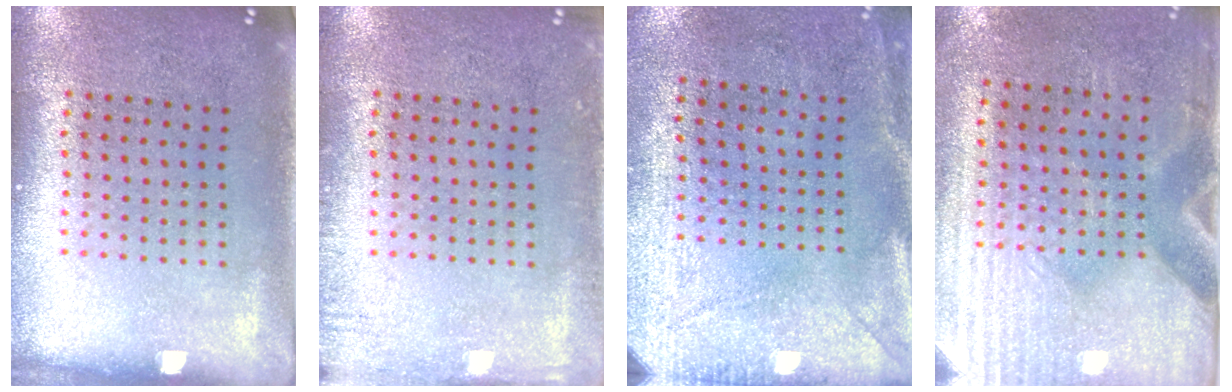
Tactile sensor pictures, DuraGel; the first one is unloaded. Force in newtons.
{"total": 1.5, "press": 1.4, "slide": 0.2}
{"total": 3.0, "press": 2.3, "slide": 1.9}
{"total": 3.0, "press": 2.6, "slide": 1.5}